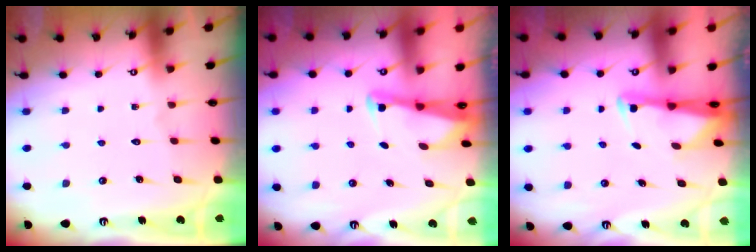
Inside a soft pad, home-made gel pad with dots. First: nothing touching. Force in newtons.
{"total": 2.5, "press": 2.5, "slide": 0.2}
{"total": 2.7, "press": 2.7, "slide": 0.5}